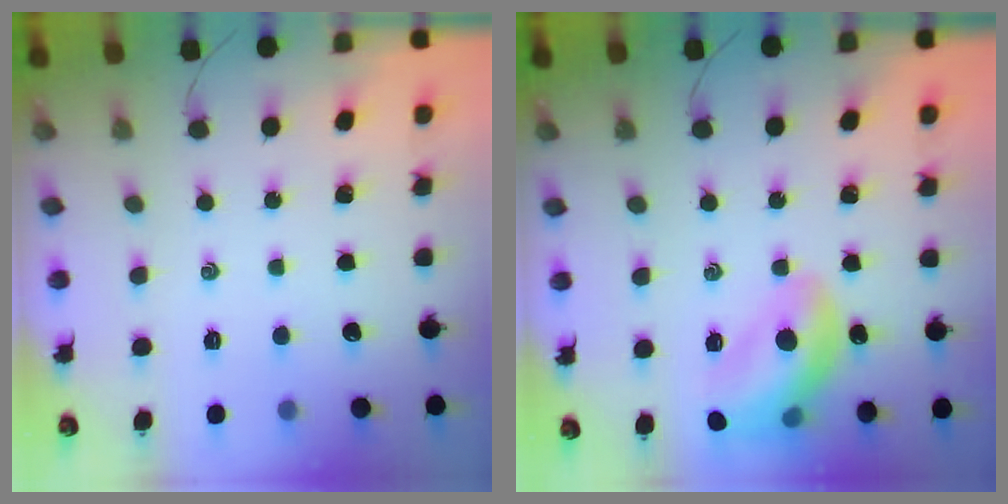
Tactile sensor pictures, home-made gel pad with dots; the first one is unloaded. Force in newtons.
{"total": 15.9, "press": 15.7, "slide": 2.7}